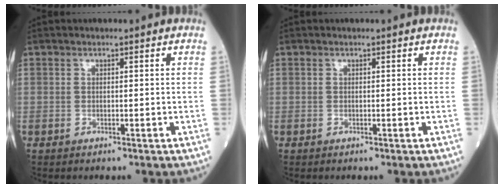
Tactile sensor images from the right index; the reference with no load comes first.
{"total": 0.0}